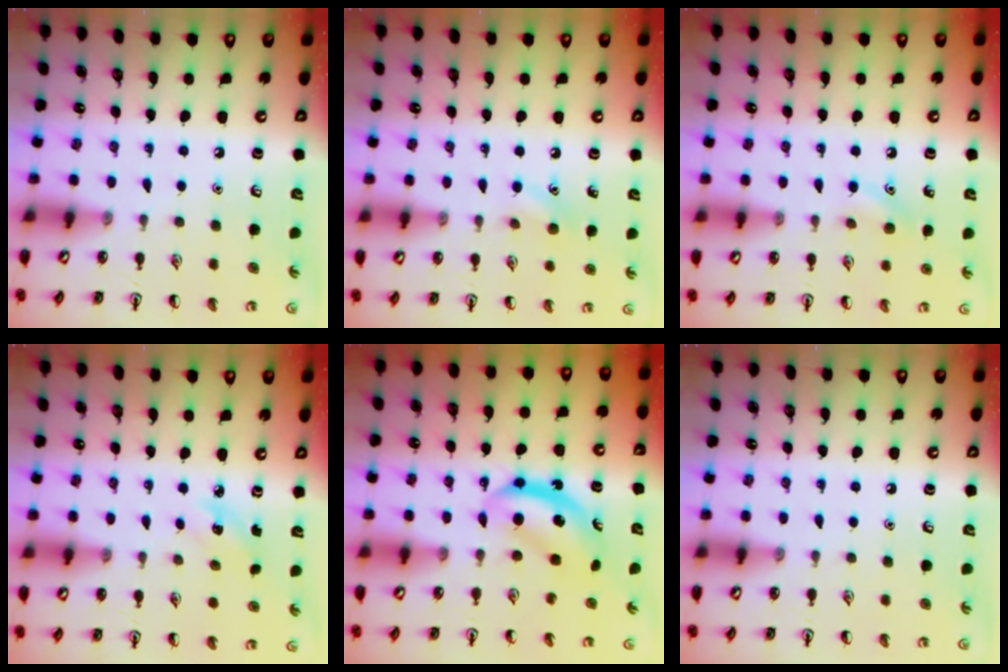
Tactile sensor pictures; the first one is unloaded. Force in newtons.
{"total": 6.5, "press": 6.3, "slide": 1.7}
{"total": 6.2, "press": 5.9, "slide": 1.7}
{"total": 2.7, "press": 2.5, "slide": 1.0}
{"total": 5.9, "press": 5.8, "slide": 0.8}
{"total": 0.0}